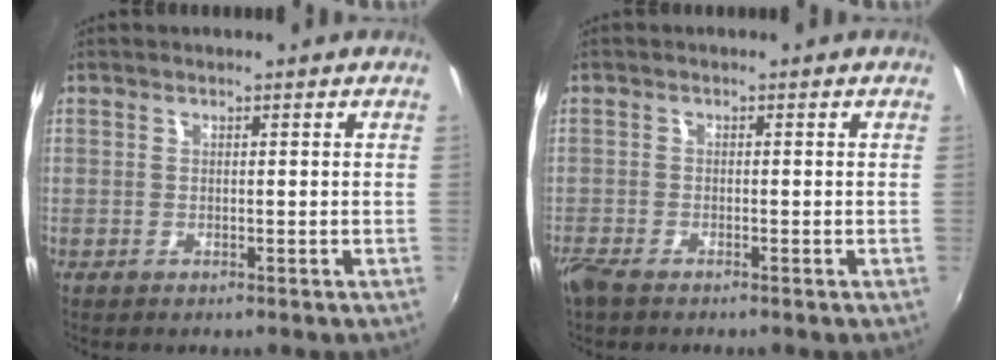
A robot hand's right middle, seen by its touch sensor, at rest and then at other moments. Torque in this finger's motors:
{"motor_torque": [1.07, -1.07, 0.32, 0.21]}